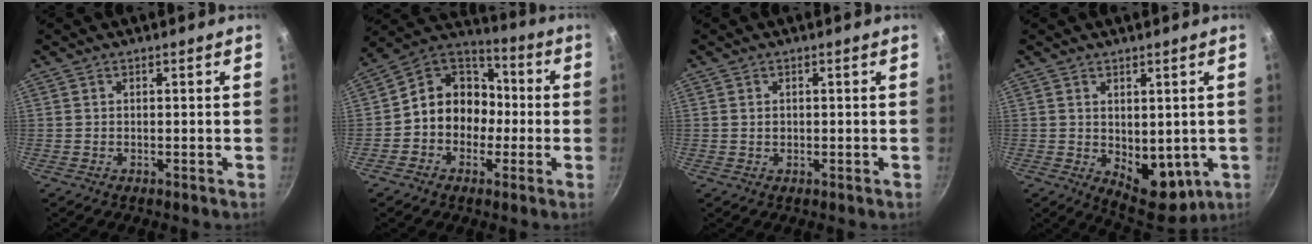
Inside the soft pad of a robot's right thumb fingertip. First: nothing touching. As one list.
[{"total": 13.0, "force": [-1.6, 11.1, 6.6], "torque": [-0.053, 0.048, -0.047]}, {"total": 1.0, "force": [0.1, 0.8, 0.5], "torque": [-0.006, 0.003, 0.002]}, {"total": 9.5, "force": [-0.4, 6.1, 7.3], "torque": [-0.071, -0.023, 0.013]}]